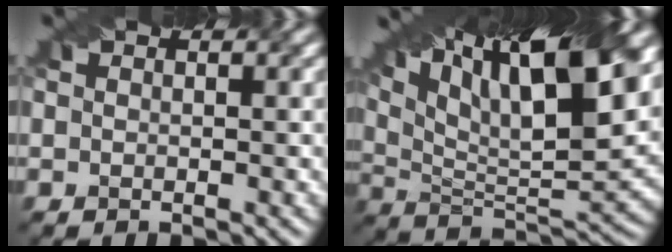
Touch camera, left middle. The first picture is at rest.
{"total": 17.2, "force": [10.4, 5.6, 12.6], "torque": [-0.210, 0.039, 0.157]}